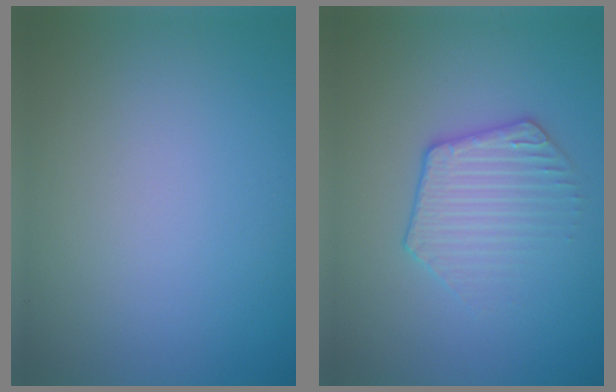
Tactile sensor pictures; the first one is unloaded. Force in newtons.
{"total": 2.7, "press": 2.2, "slide": 1.6}